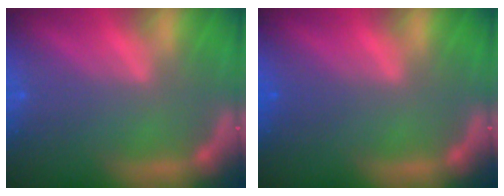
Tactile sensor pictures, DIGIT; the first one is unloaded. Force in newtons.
{"total": 0.9}